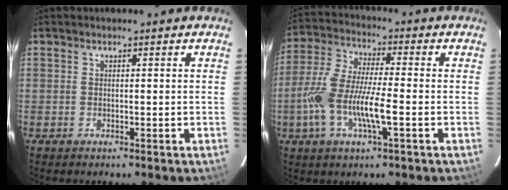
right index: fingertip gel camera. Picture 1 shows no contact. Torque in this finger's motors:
{"motor_torque": [1.28, -0.62, 0.90, 0.21]}